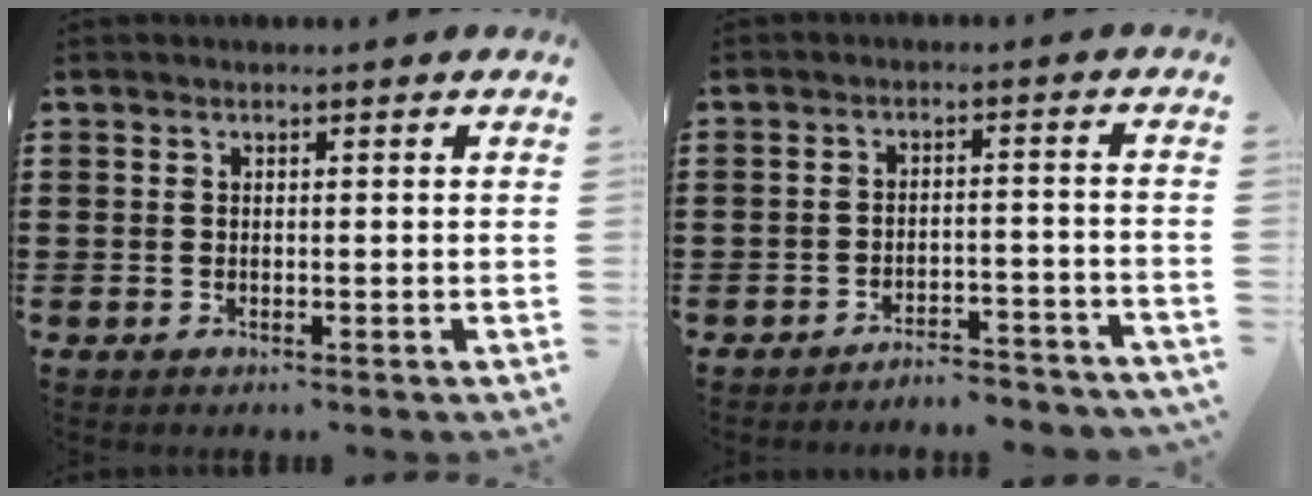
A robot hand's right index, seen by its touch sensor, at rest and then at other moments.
{"total": 3.7, "force": [-3.7, 0.1, 0.5], "torque": [-0.013, 0.003, -0.077]}